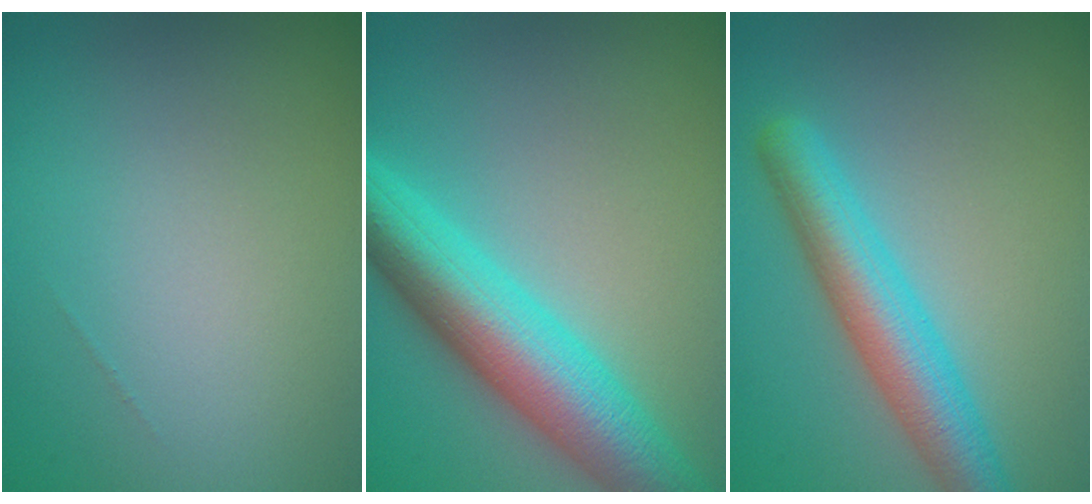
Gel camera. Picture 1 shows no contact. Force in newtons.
{"total": 9.4, "press": 9.4, "slide": 0.1}
{"total": 5.7, "press": 5.7, "slide": 0.2}